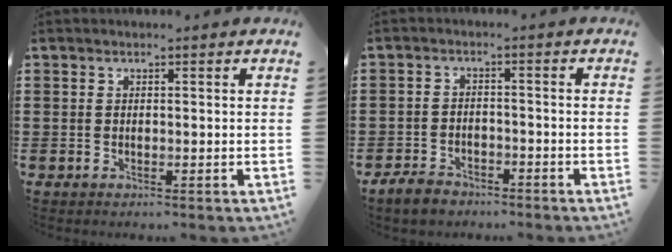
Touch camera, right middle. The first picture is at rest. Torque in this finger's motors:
{"motor_torque": [2.01, 0.10, 0.39, 0.08]}